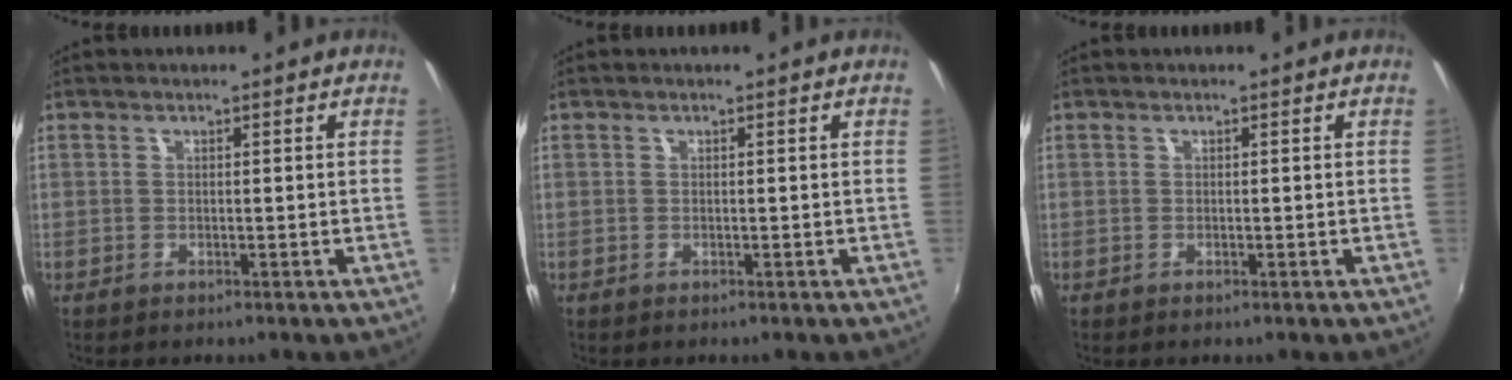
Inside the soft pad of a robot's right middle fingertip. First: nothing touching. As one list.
[{"total": 0.0}, {"total": 0.0}]